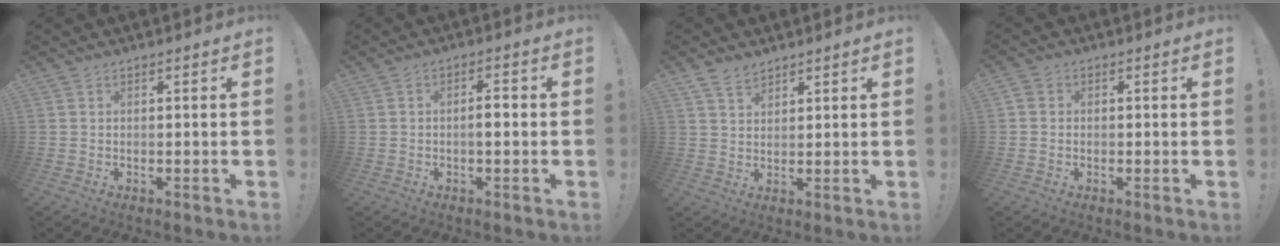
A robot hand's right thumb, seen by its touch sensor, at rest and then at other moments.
{"total": 3.5, "force": [-0.6, 1.0, 3.3], "torque": [-0.045, 0.000, -0.016]}
{"total": 4.7, "force": [3.7, 2.4, 1.7], "torque": [-0.034, -0.016, 0.071]}
{"total": 2.0, "force": [-0.3, 1.7, 0.9], "torque": [-0.014, 0.009, -0.006]}